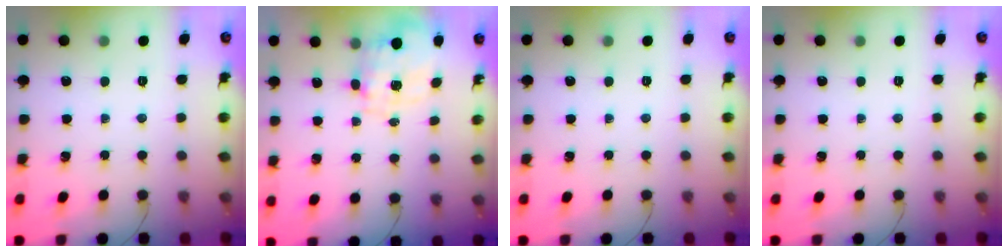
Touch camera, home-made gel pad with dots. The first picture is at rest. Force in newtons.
{"total": 9.4, "press": 9.4, "slide": 0.8}
{"total": 0.0}
{"total": 0.0}